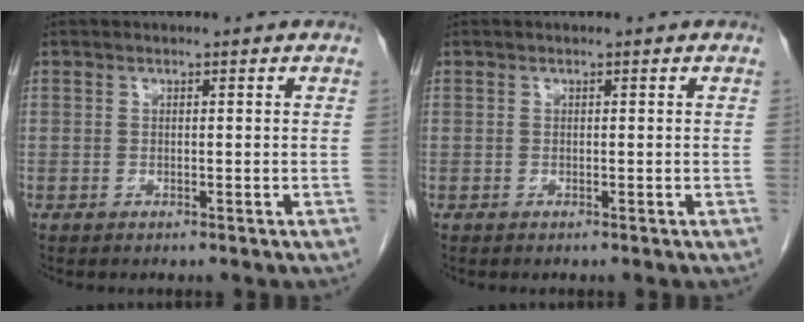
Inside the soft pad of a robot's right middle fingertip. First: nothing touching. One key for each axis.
{"total": 0.0}